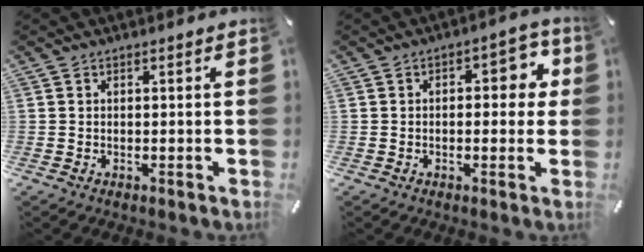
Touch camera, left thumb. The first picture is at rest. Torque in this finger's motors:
{"motor_torque": [-0.02, -0.03, -0.13, 0.13, 0.09]}